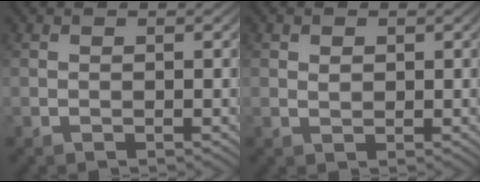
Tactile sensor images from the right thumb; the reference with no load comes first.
{"total": 0.9, "force": [0.3, 0.7, 0.5], "torque": [-0.012, -0.002, 0.007]}